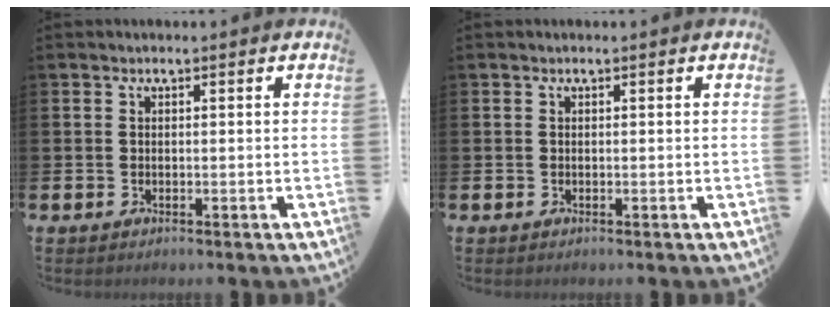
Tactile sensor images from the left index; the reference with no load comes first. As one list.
[{"total": 0.0}]